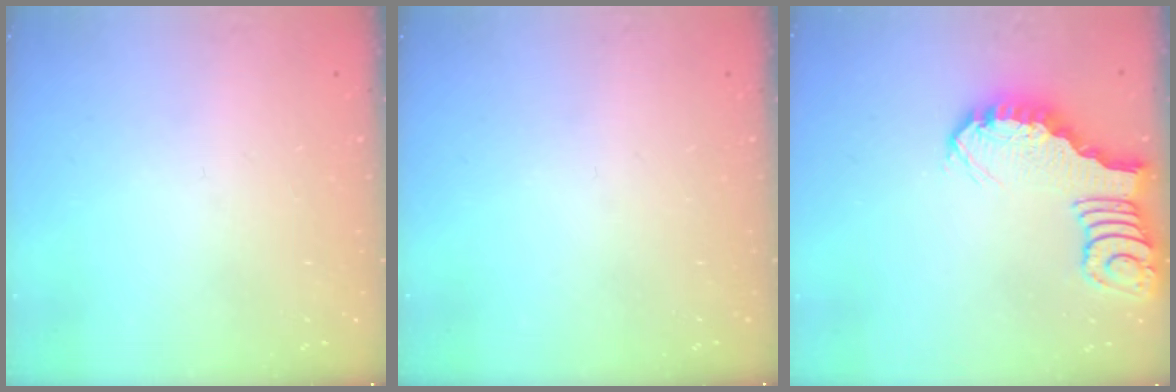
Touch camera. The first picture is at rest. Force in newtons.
{"total": 0.0}
{"total": 2.9, "press": 2.9, "slide": 0.4}